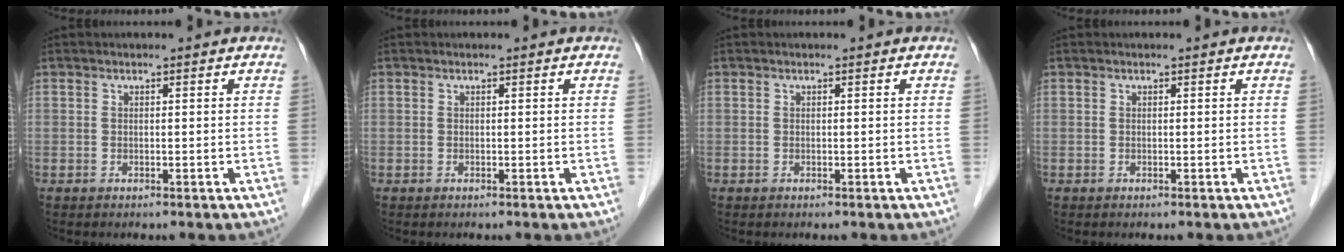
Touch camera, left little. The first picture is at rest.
{"total": 0.0}
{"total": 0.0}
{"total": 0.0}